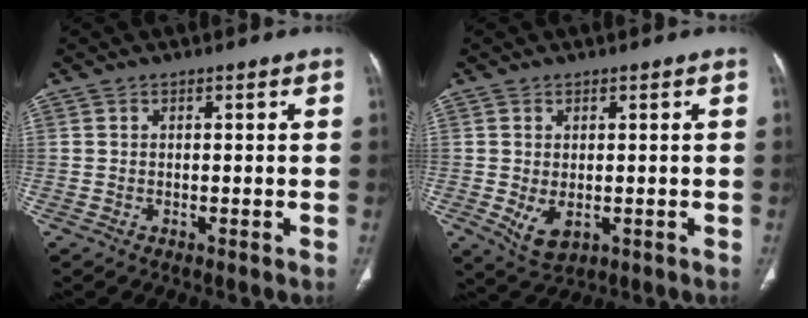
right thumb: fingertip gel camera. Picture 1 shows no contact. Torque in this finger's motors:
{"motor_torque": [-0.24, 0.40, 0.08, 0.44, 0.15]}